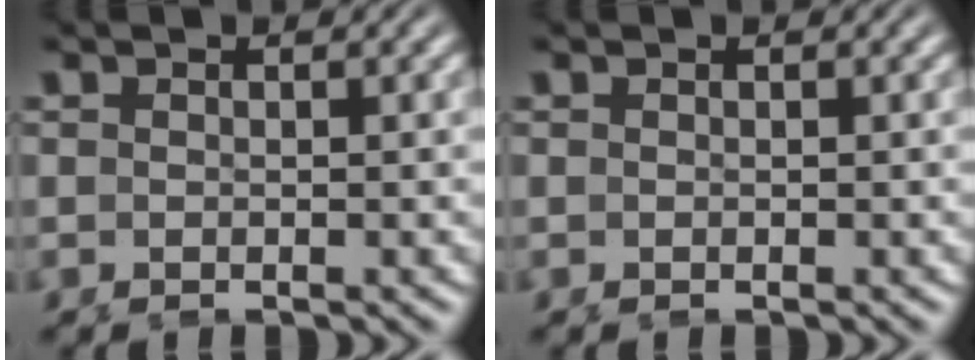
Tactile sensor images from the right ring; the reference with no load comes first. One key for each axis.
{"total": 0.0}